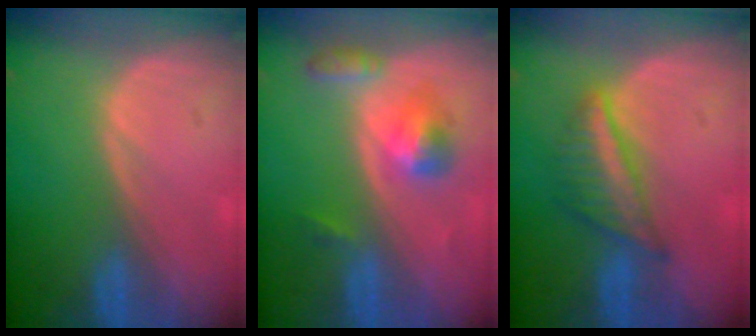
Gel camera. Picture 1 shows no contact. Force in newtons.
{"total": 5.3, "press": 4.9, "slide": 1.9}
{"total": 5.4, "press": 5.4, "slide": 0.6}